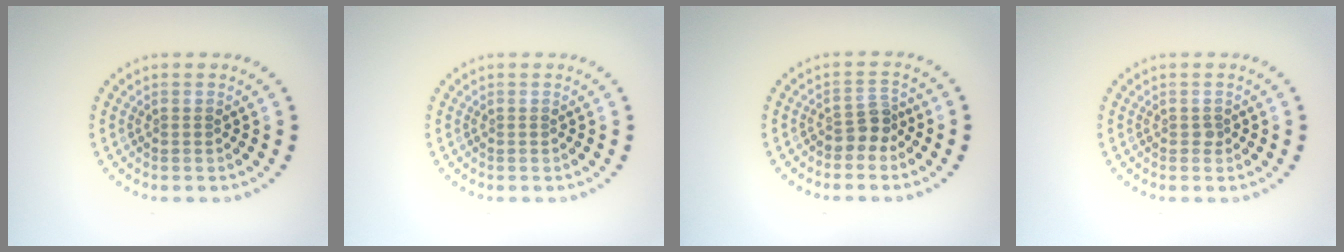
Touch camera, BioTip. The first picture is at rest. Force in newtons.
{"total": 0.0}
{"total": 2.2, "press": 1.7, "slide": 1.4}
{"total": 0.5, "press": 0.4, "slide": 0.3}